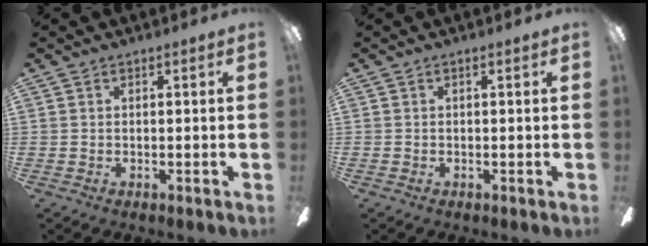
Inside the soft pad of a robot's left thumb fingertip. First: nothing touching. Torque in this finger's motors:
{"motor_torque": [-0.16, 0.19, 0.09, -0.17, 0.02]}